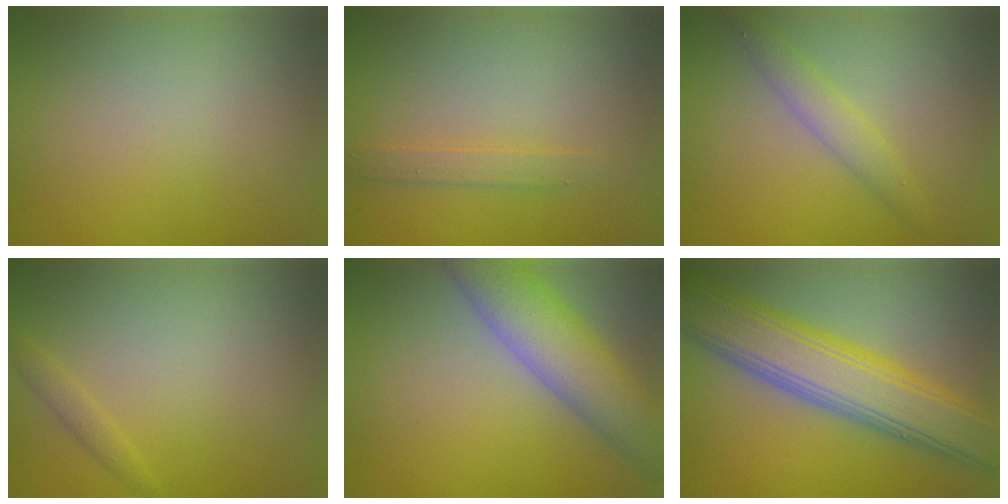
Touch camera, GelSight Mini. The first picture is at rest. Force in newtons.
{"total": 1.4, "press": 1.4, "slide": 0.1}
{"total": 2.2, "press": 2.2, "slide": 0.0}
{"total": 0.9, "press": 0.9, "slide": 0.0}
{"total": 7.3, "press": 7.3, "slide": 0.4}
{"total": 8.3, "press": 8.3, "slide": 0.1}